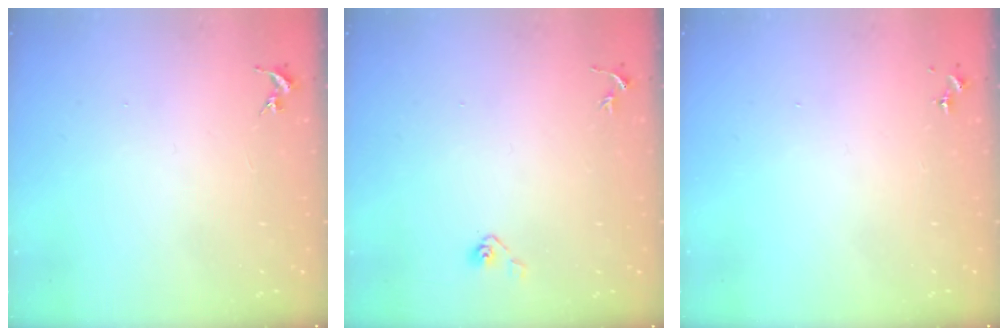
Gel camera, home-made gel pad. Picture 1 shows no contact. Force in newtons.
{"total": 3.7, "press": 3.4, "slide": 1.3}
{"total": 0.0}